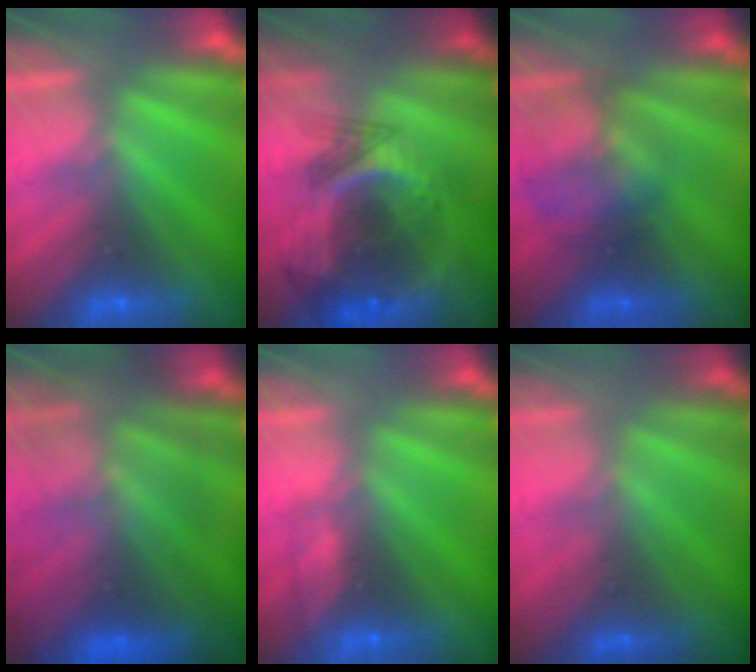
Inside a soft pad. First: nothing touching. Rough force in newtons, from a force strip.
{"total": 6.6}
{"total": 2.3}
{"total": 7.3}
{"total": 3.4}
{"total": 1.2}